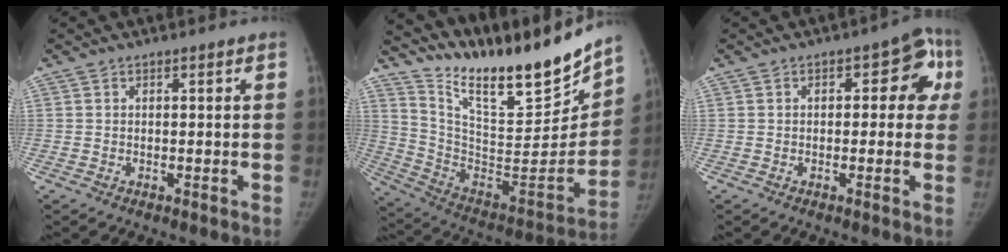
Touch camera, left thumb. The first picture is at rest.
{"total": 26.0, "force": [21.5, 5.2, 13.6], "torque": [-0.187, -0.120, 0.352]}
{"total": 7.6, "force": [1.1, 4.5, 6.0], "torque": [-0.022, 0.022, 0.004]}